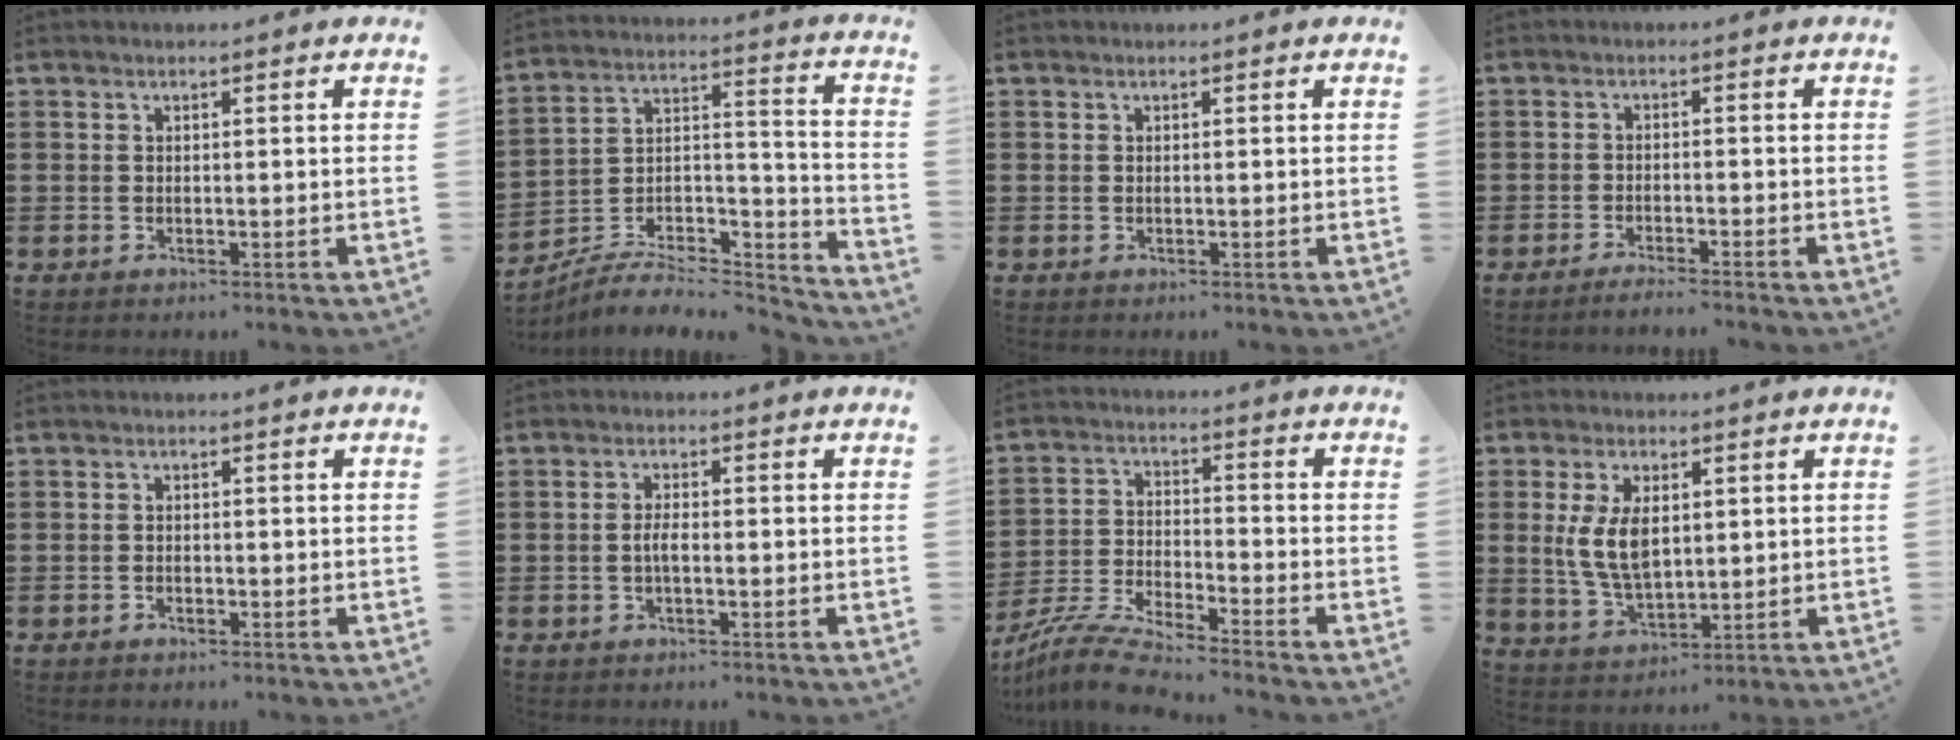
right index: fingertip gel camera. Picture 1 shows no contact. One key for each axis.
{"total": 5.9, "fx": -5.1, "fy": 2.3, "fz": 1.8, "tx": -0.032, "ty": 0.004, "tz": -0.099}
{"total": 0.0}
{"total": 2.1, "fx": -2.0, "fy": -0.5, "fz": 0.4, "tx": -0.006, "ty": 0.000, "tz": -0.038}
{"total": 0.7, "fx": -0.6, "fy": 0.3, "fz": 0.3, "tx": -0.007, "ty": -0.002, "tz": -0.011}
{"total": 2.1, "fx": -0.5, "fy": 0.6, "fz": 1.9, "tx": -0.043, "ty": -0.001, "tz": -0.011}
{"total": 7.2, "fx": -6.9, "fy": -0.5, "fz": 2.0, "tx": -0.059, "ty": -0.009, "tz": -0.141}
{"total": 7.6, "fx": 1.2, "fy": 4.0, "fz": 6.4, "tx": -0.148, "ty": 0.003, "tz": 0.017}